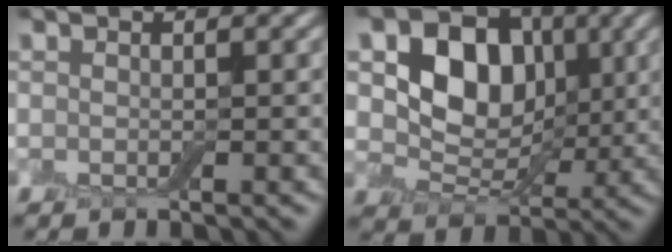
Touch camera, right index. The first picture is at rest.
{"total": 8.3, "force": [2.0, 6.4, 4.8], "torque": [-0.074, -0.006, 0.024]}